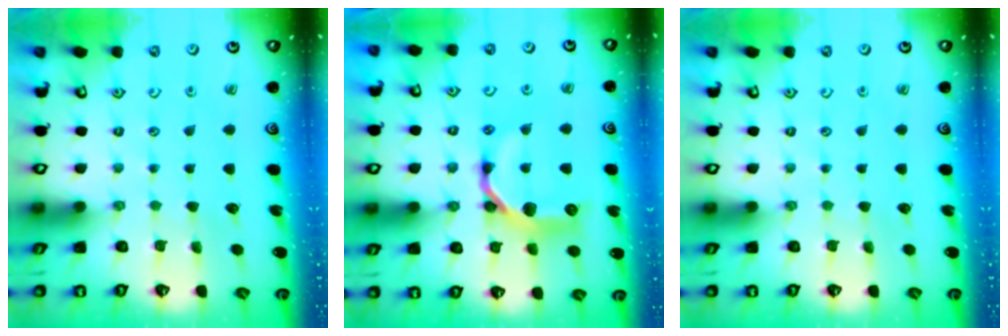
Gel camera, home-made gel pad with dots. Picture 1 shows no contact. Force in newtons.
{"total": 11.9, "press": 11.9, "slide": 0.6}
{"total": 0.0}